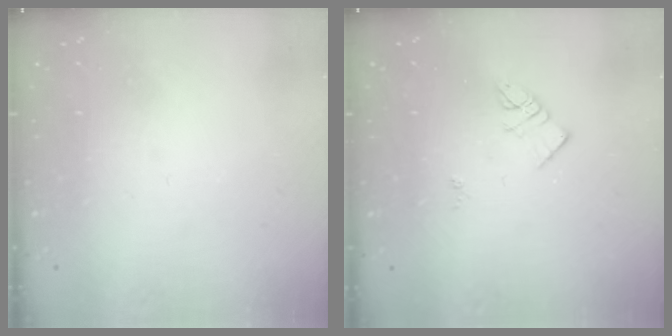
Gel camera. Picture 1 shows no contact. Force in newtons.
{"total": 3.9, "press": 3.9, "slide": 0.3}